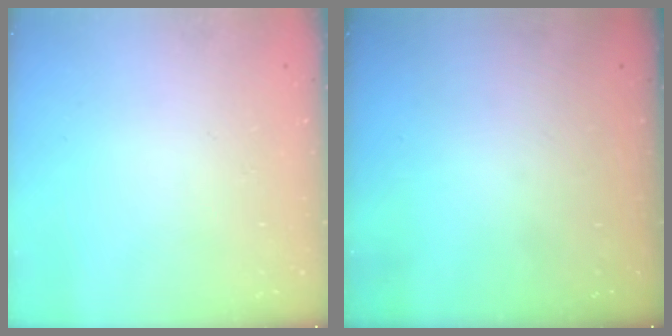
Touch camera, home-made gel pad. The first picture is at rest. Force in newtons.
{"total": 0.0}